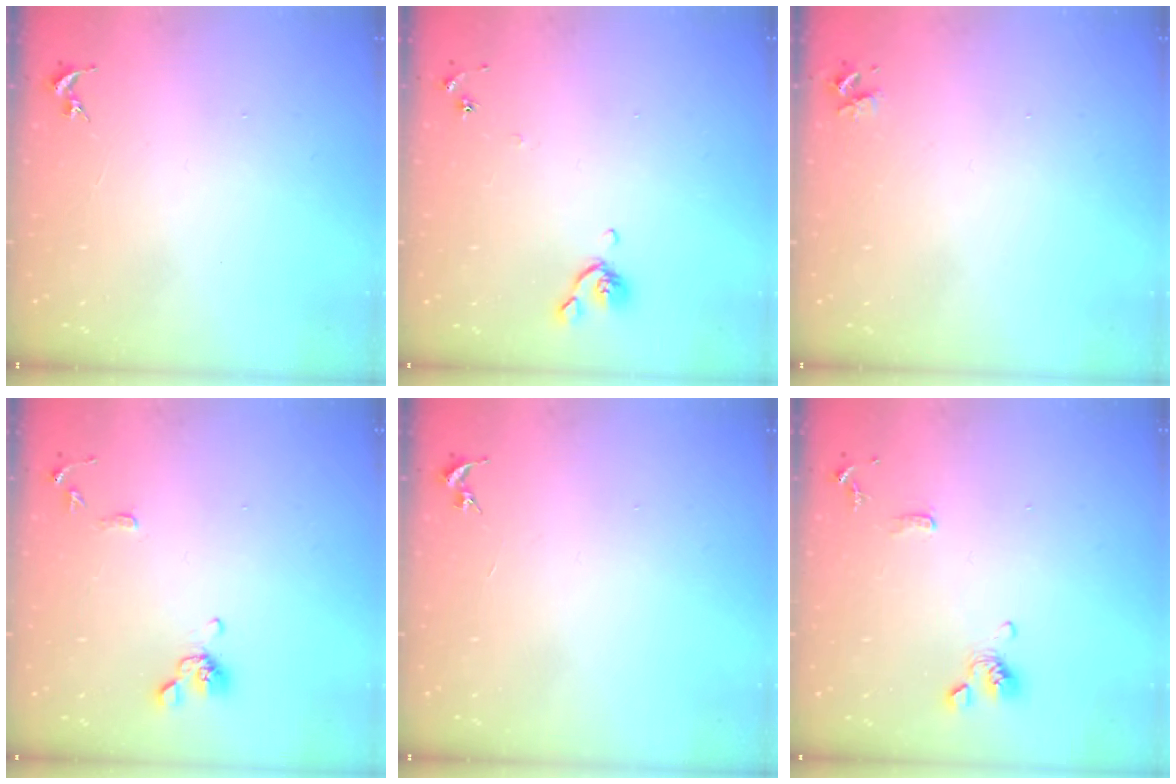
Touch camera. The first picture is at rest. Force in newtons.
{"total": 5.3, "press": 5.2, "slide": 1.2}
{"total": 3.2, "press": 3.1, "slide": 0.5}
{"total": 9.9, "press": 9.8, "slide": 1.4}
{"total": 0.0}
{"total": 10.8, "press": 10.6, "slide": 2.0}